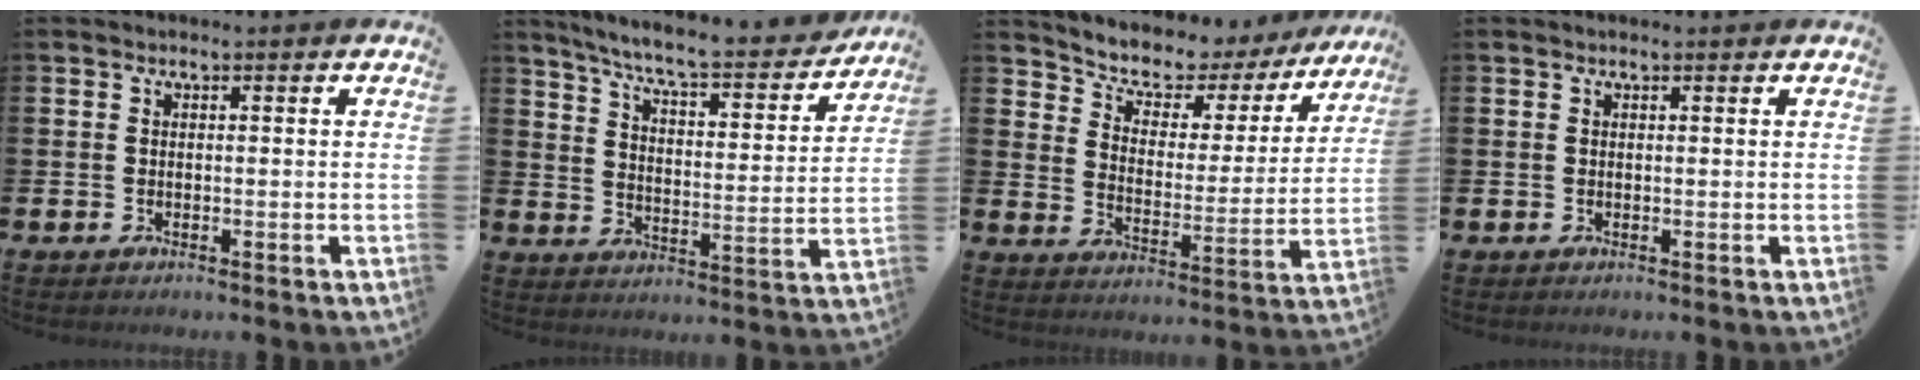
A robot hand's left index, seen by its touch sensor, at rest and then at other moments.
{"total": 7.8, "force": [7.2, 0.6, 3.0], "torque": [-0.080, -0.057, 0.118]}
{"total": 6.3, "force": [5.6, 2.6, 1.2], "torque": [-0.060, -0.042, 0.091]}
{"total": 0.0}